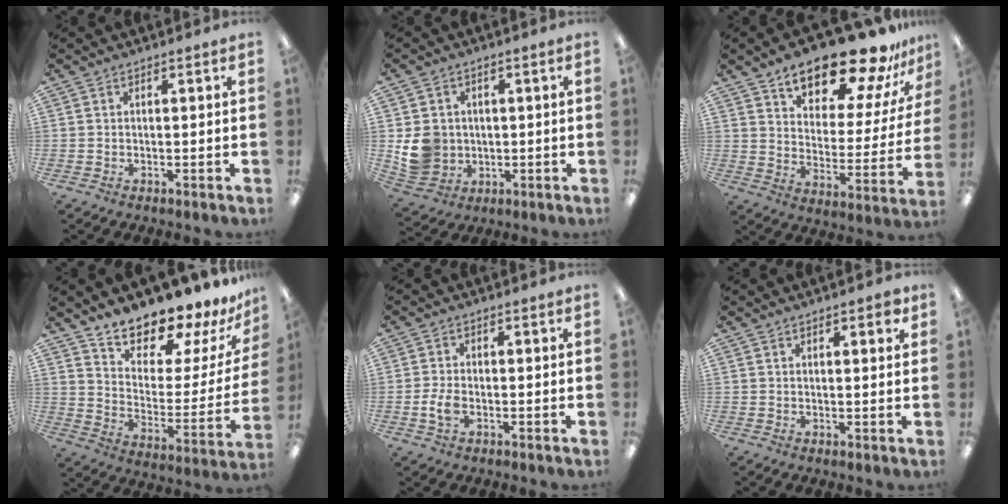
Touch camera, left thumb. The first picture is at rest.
{"total": 9.0, "force": [0.2, 8.3, 3.4], "torque": [-0.079, 0.007, 0.011]}
{"total": 20.7, "force": [16.7, 6.8, 10.1], "torque": [-0.151, -0.116, 0.277]}
{"total": 14.8, "force": [14.1, 3.4, 2.9], "torque": [-0.056, -0.132, 0.247]}
{"total": 4.2, "force": [-1.1, 2.5, 3.2], "torque": [-0.072, 0.001, -0.023]}
{"total": 2.1, "force": [1.4, 0.8, 1.4], "torque": [-0.014, -0.002, 0.020]}